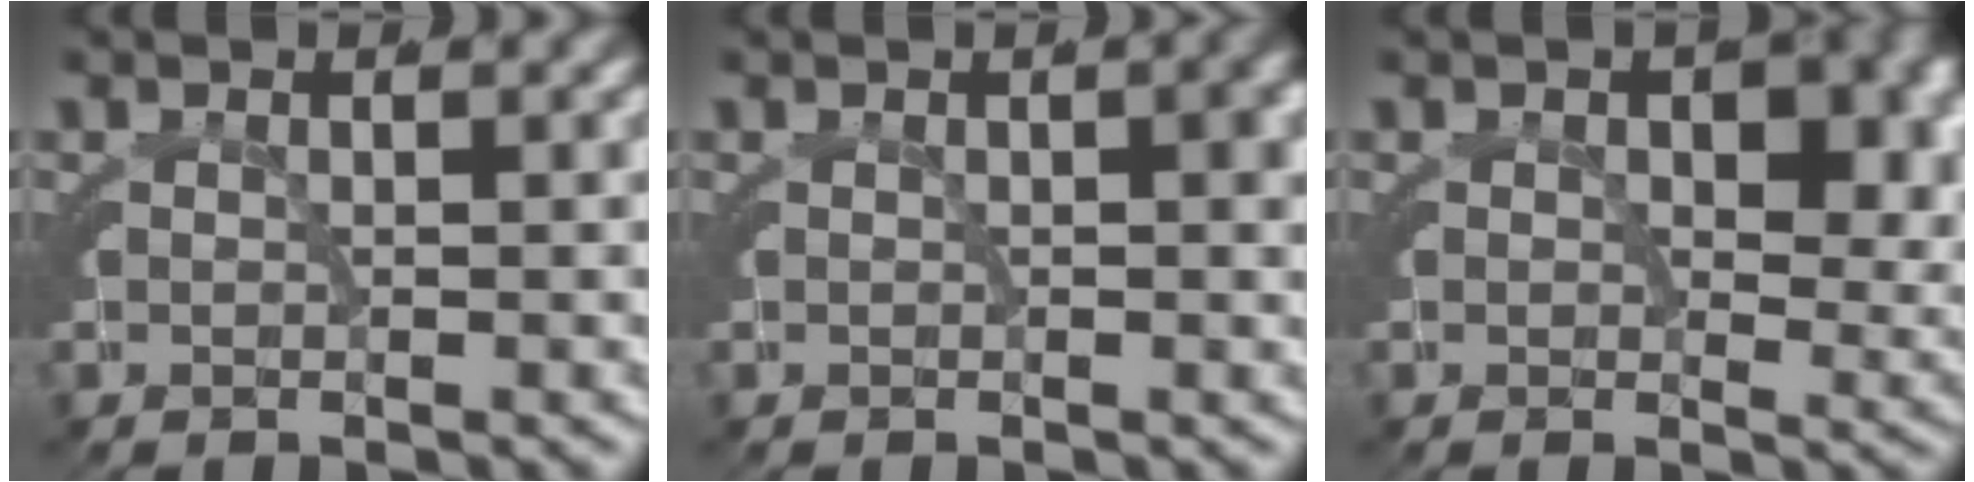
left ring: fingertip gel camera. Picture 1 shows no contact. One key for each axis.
{"total": 0.8, "fx": -0.1, "fy": 0.2, "fz": 0.8, "tx": 0.005, "ty": 0.014, "tz": -0.010}
{"total": 5.2, "fx": 1.1, "fy": 2.8, "fz": 4.3, "tx": -0.036, "ty": -0.003, "tz": 0.012}